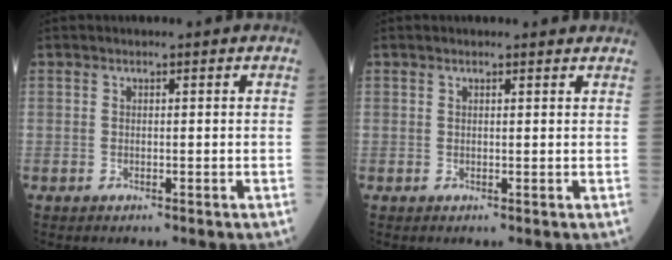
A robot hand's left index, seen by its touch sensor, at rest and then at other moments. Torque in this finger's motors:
{"motor_torque": [1.07, -1.07, 0.05, 0.02]}